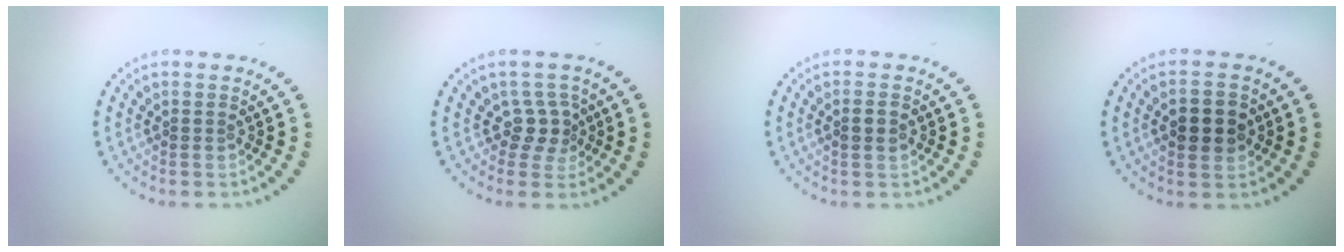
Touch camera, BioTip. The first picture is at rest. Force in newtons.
{"total": 2.2, "press": 1.5, "slide": 1.5}
{"total": 1.2, "press": 1.2, "slide": 0.4}
{"total": 3.0, "press": 3.0, "slide": 0.2}